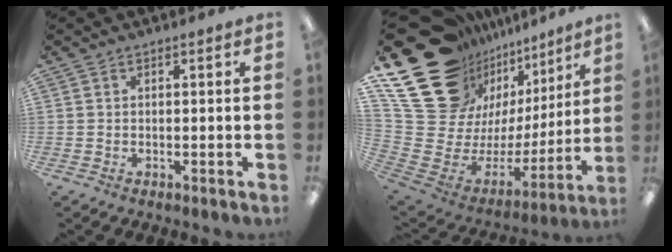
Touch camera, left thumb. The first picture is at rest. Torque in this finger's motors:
{"motor_torque": [2.46, 1.63, 0.89, -1.88, 0.06]}